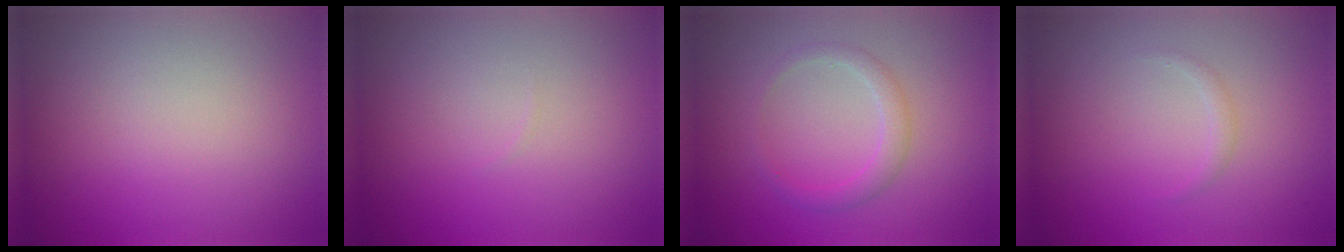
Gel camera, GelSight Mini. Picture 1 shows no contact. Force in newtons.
{"total": 0.0}
{"total": 1.8, "press": 1.8, "slide": 0.0}
{"total": 0.6, "press": 0.6, "slide": 0.0}